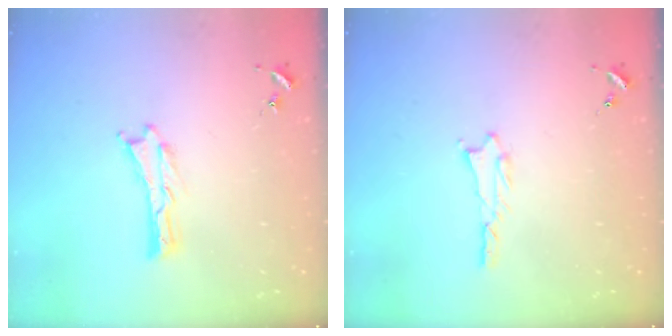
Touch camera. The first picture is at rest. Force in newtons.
{"total": 0.9, "press": 0.9, "slide": 0.2}